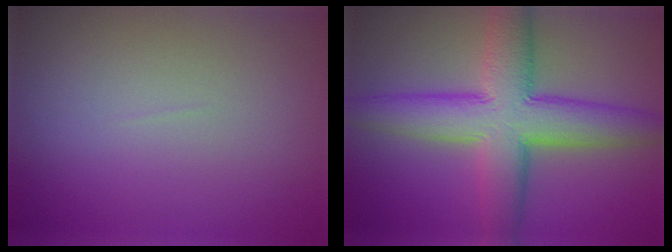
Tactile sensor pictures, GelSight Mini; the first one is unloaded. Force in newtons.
{"total": 9.2, "press": 9.2, "slide": 0.3}